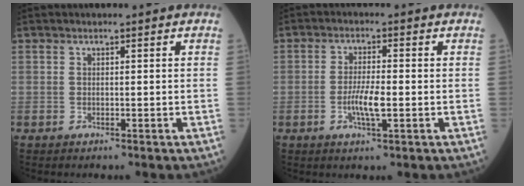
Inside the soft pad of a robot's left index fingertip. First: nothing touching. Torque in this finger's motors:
{"motor_torque": [0.86, 0.36, 0.14, 0.05]}